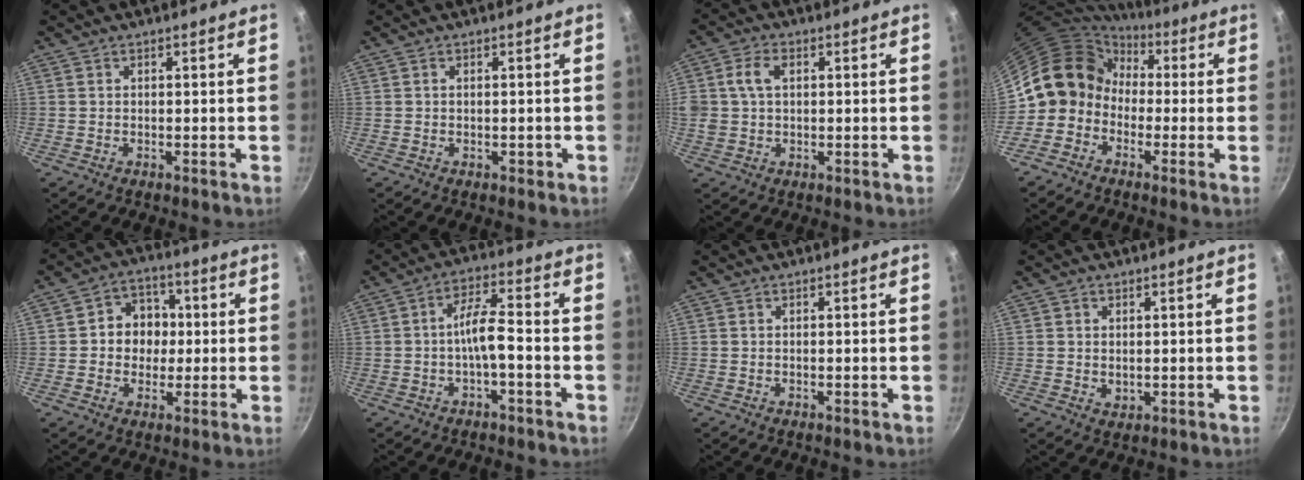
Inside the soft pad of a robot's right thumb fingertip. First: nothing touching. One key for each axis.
{"total": 1.0, "fx": -0.3, "fy": 0.6, "fz": 0.8, "tx": -0.007, "ty": 0.002, "tz": -0.003}
{"total": 5.9, "fx": 1.3, "fy": 4.1, "fz": 4.1, "tx": -0.069, "ty": 0.005, "tz": 0.020}
{"total": 10.8, "fx": -0.3, "fy": 9.8, "fz": 4.7, "tx": -0.045, "ty": 0.037, "tz": -0.027}
{"total": 8.6, "fx": 0.4, "fy": 7.6, "fz": 4.1, "tx": -0.017, "ty": 0.010, "tz": -0.005}
{"total": 6.1, "fx": -2.1, "fy": 1.8, "fz": 5.4, "tx": -0.104, "ty": 0.035, "tz": -0.038}
{"total": 0.0}
{"total": 2.3, "fx": 0.7, "fy": 1.8, "fz": 1.2, "tx": -0.015, "ty": -0.007, "tz": 0.012}